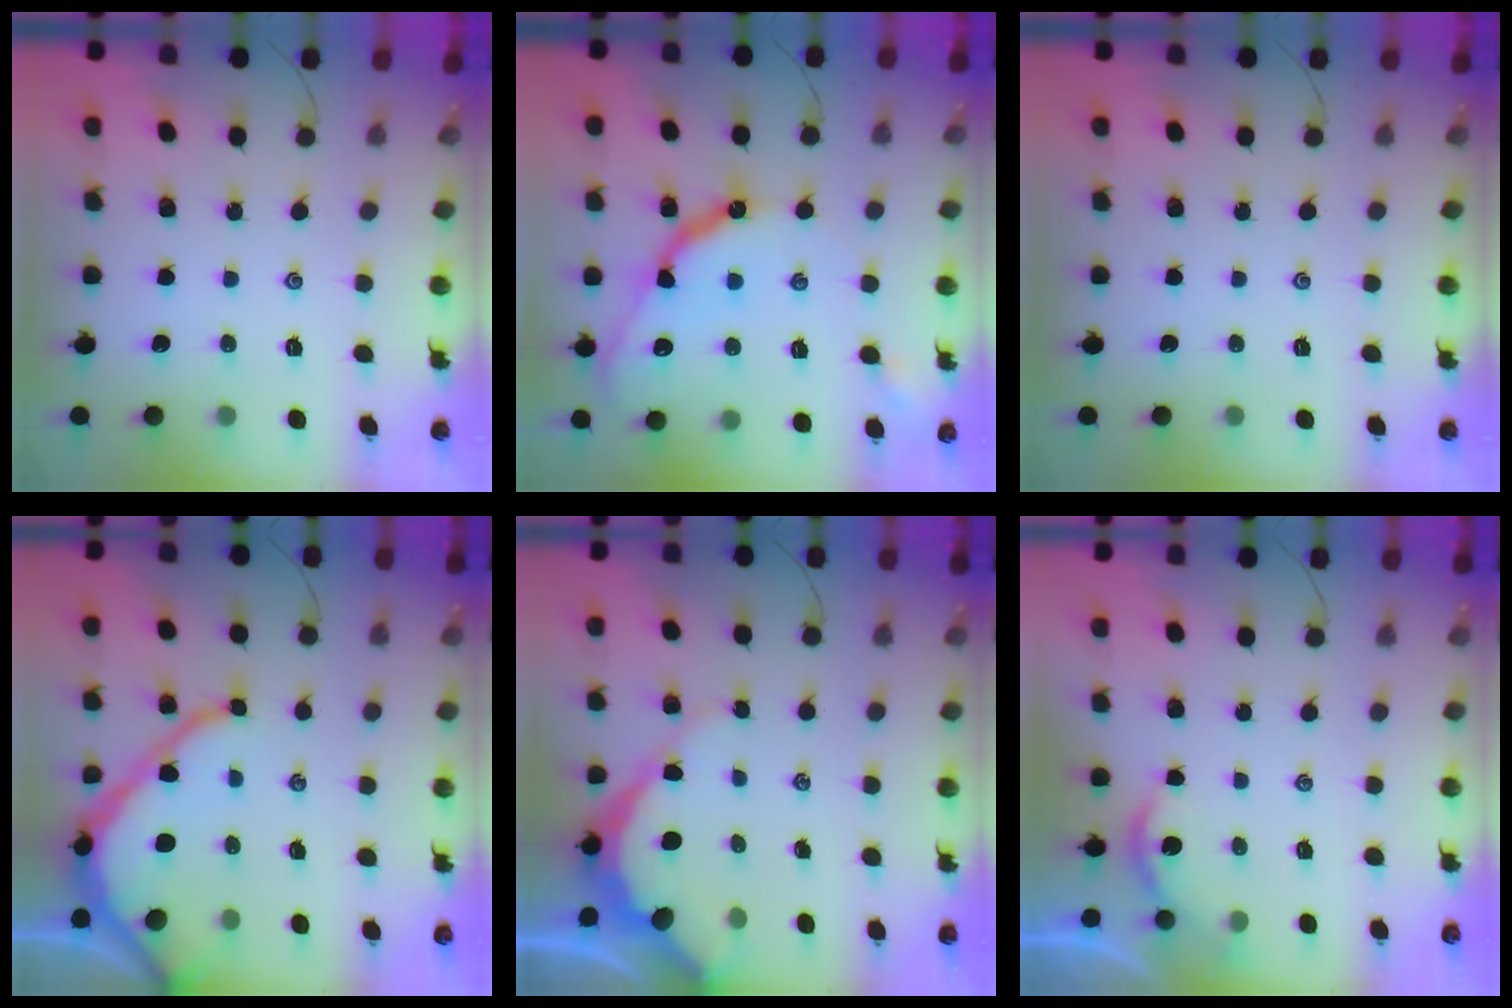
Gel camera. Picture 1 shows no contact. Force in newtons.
{"total": 14.3, "press": 14.2, "slide": 1.0}
{"total": 0.0}
{"total": 11.7, "press": 11.7, "slide": 1.0}
{"total": 9.9, "press": 9.8, "slide": 1.1}
{"total": 2.3, "press": 2.3, "slide": 0.3}